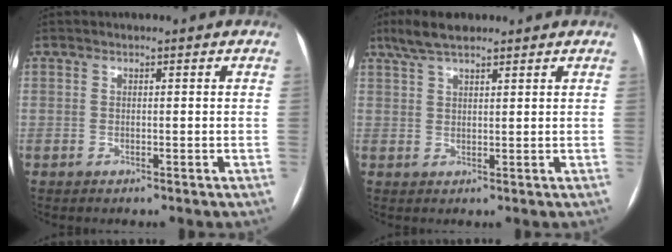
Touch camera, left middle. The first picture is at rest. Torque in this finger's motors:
{"motor_torque": [0.39, -0.40, 0.05, 0.01]}